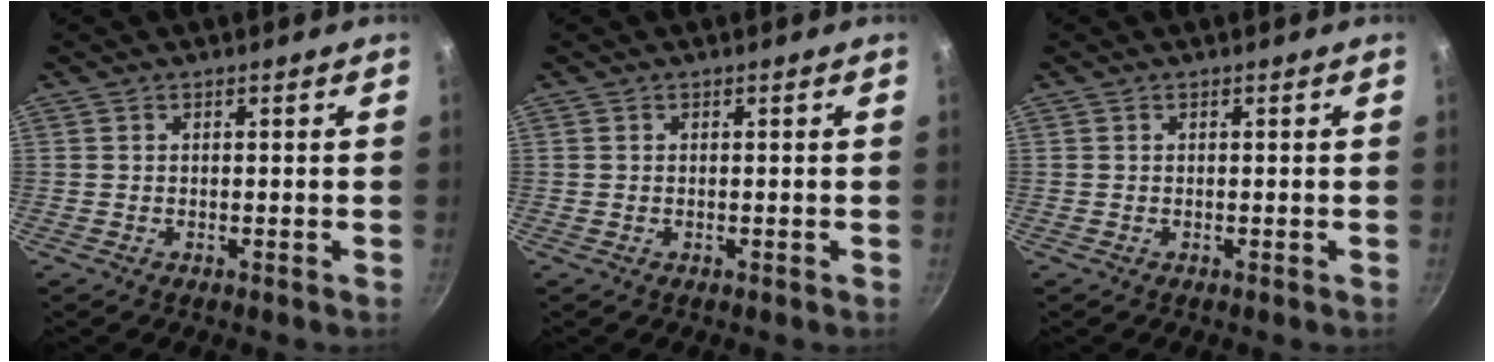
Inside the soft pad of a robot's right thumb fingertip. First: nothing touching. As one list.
[{"total": 0.0}, {"total": 0.0}]